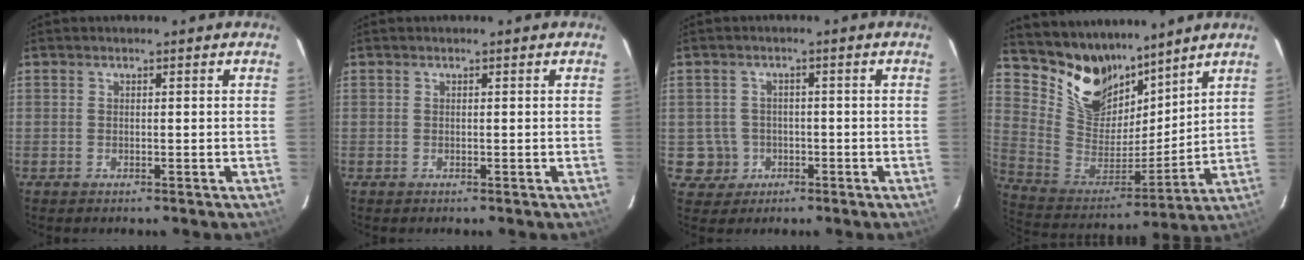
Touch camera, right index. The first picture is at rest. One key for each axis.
{"total": 0.0}
{"total": 4.8, "fx": -1.2, "fy": 4.6, "fz": 0.1, "tx": -0.009, "ty": 0.022, "tz": -0.013}
{"total": 16.7, "fx": 13.1, "fy": 8.7, "fz": 5.8, "tx": -0.145, "ty": -0.005, "tz": 0.261}